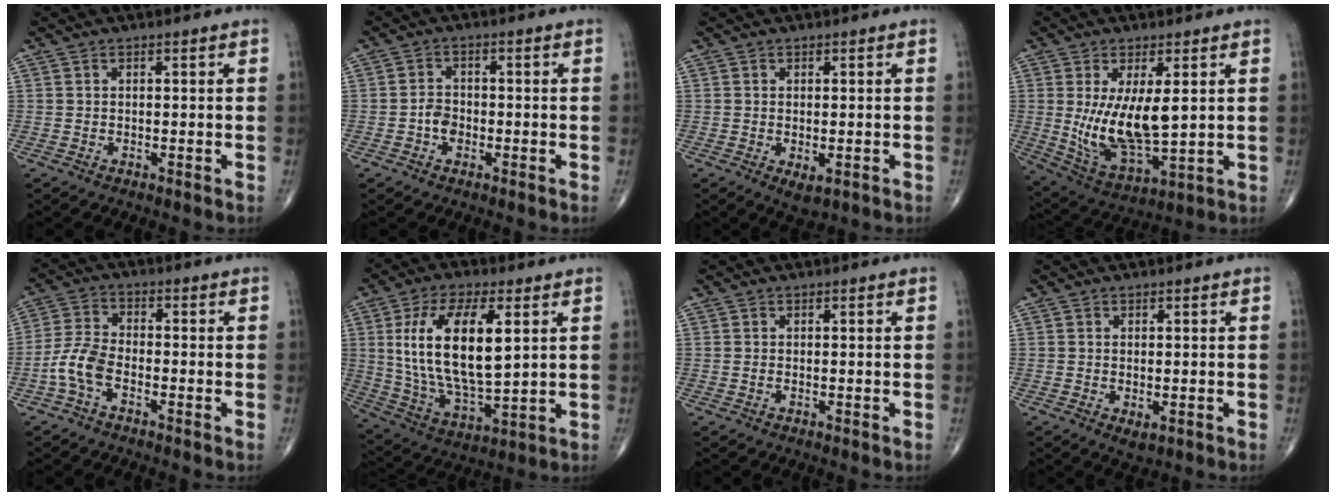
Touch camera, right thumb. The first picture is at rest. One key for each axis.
{"total": 3.1, "fx": -1.1, "fy": 2.3, "fz": 1.8, "tx": -0.020, "ty": 0.011, "tz": -0.026}
{"total": 4.1, "fx": -1.2, "fy": 2.1, "fz": 3.4, "tx": -0.051, "ty": -0.008, "tz": -0.007}
{"total": 14.0, "fx": 1.6, "fy": 5.9, "fz": 12.6, "tx": -0.226, "ty": -0.026, "tz": 0.048}
{"total": 6.3, "fx": -2.8, "fy": 3.1, "fz": 4.8, "tx": -0.107, "ty": 0.022, "tz": -0.064}
{"total": 19.0, "fx": 4.5, "fy": 8.1, "fz": 16.6, "tx": -0.307, "ty": -0.015, "tz": 0.090}
{"total": 0.0}
{"total": 2.1, "fx": -0.5, "fy": 1.1, "fz": 1.7, "tx": -0.026, "ty": -0.004, "tz": -0.002}